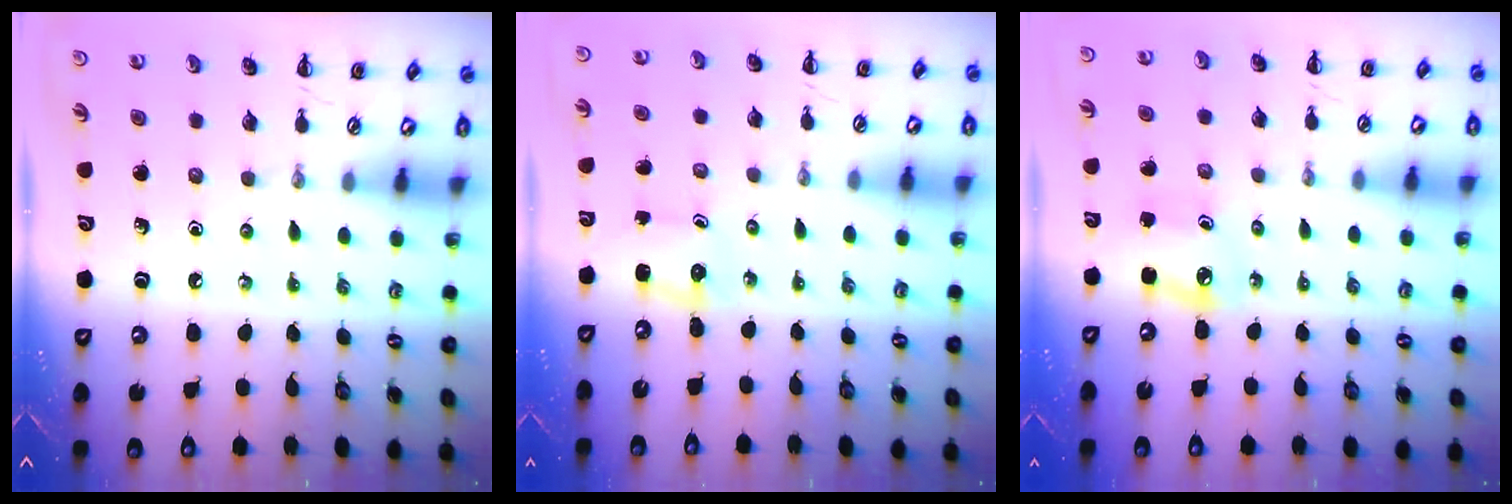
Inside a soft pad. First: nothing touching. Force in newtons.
{"total": 1.3, "press": 1.2, "slide": 0.3}
{"total": 5.0, "press": 4.8, "slide": 1.1}